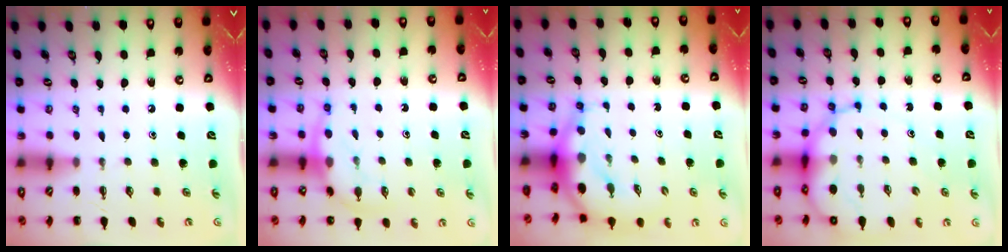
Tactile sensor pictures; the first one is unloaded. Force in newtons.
{"total": 8.2, "press": 8.1, "slide": 1.4}
{"total": 8.0, "press": 7.7, "slide": 2.1}
{"total": 13.5, "press": 12.9, "slide": 3.9}